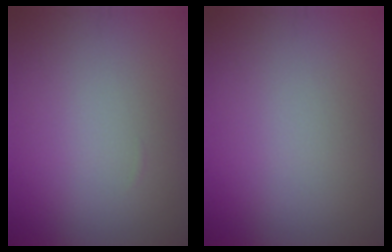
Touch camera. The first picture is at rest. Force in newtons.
{"total": 0.0}